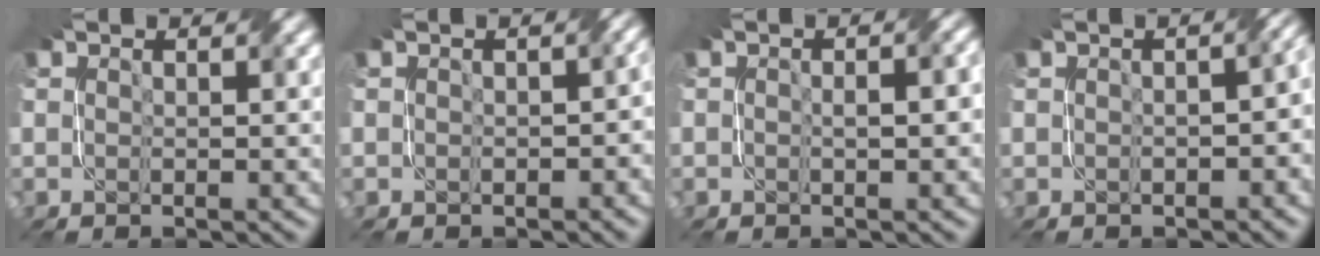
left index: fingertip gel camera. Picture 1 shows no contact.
{"total": 2.6, "force": [-0.2, 1.7, 2.0], "torque": [-0.011, -0.003, 0.000]}
{"total": 2.6, "force": [-0.1, 1.0, 2.4], "torque": [-0.029, 0.004, -0.004]}
{"total": 4.5, "force": [-0.5, 2.2, 3.9], "torque": [-0.027, 0.000, 0.000]}